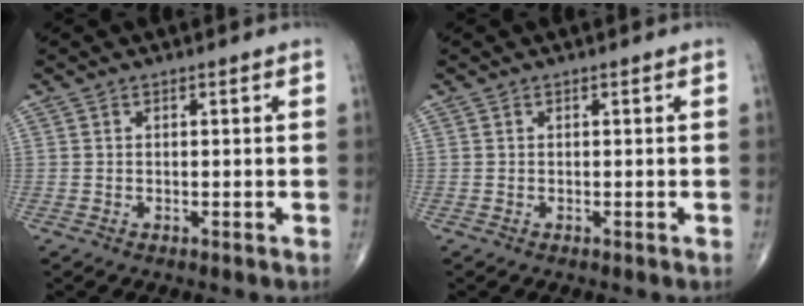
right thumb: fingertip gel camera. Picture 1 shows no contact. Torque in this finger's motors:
{"motor_torque": [0.00, 0.00, -0.02, -0.05, 0.00]}